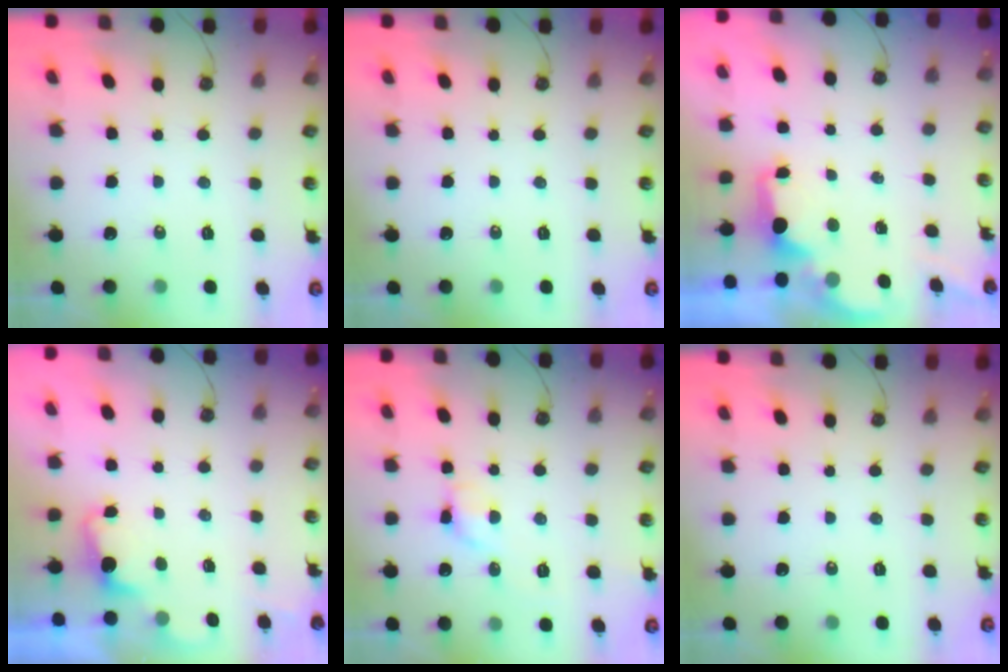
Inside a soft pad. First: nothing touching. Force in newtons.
{"total": 0.0}
{"total": 1.8, "press": 1.6, "slide": 0.7}
{"total": 1.8, "press": 1.5, "slide": 0.9}
{"total": 6.6, "press": 6.5, "slide": 1.2}
{"total": 0.0}